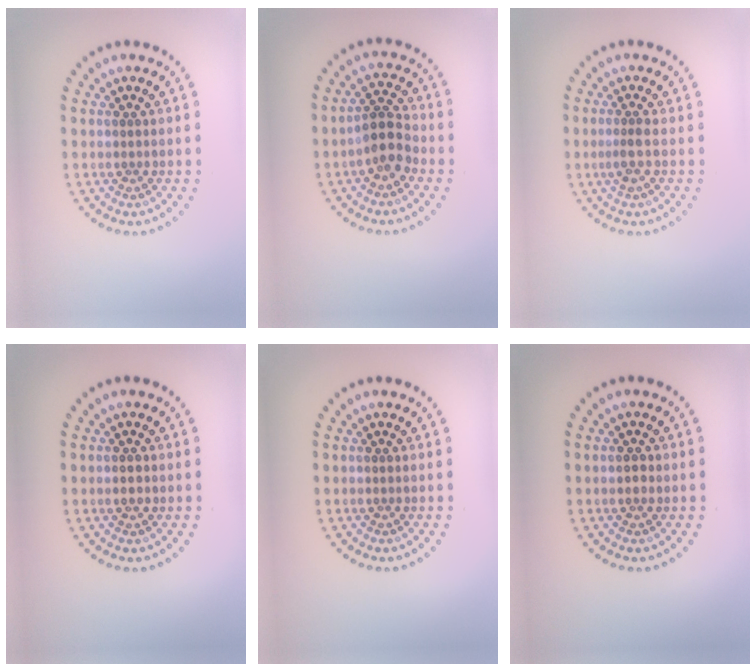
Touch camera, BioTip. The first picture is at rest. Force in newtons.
{"total": 3.6, "press": 3.3, "slide": 1.3}
{"total": 1.6, "press": 1.2, "slide": 1.0}
{"total": 1.4, "press": 1.4, "slide": 0.2}
{"total": 0.0}
{"total": 0.9, "press": 0.9, "slide": 0.2}